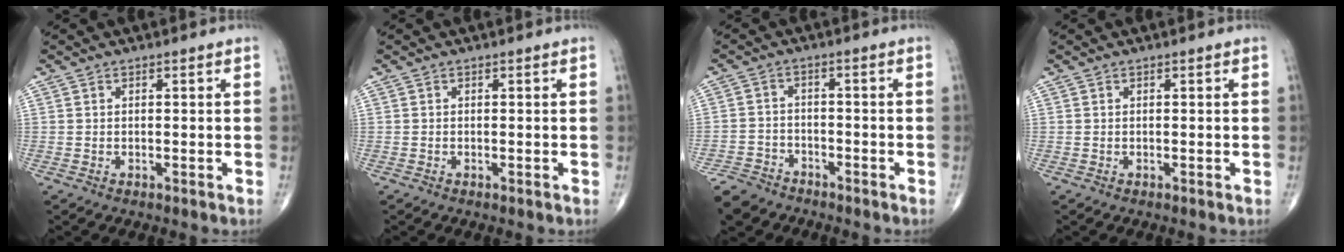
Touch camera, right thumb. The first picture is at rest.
{"total": 0.0}
{"total": 6.7, "force": [-5.5, 3.7, 1.3], "torque": [-0.027, 0.016, -0.106]}
{"total": 0.0}